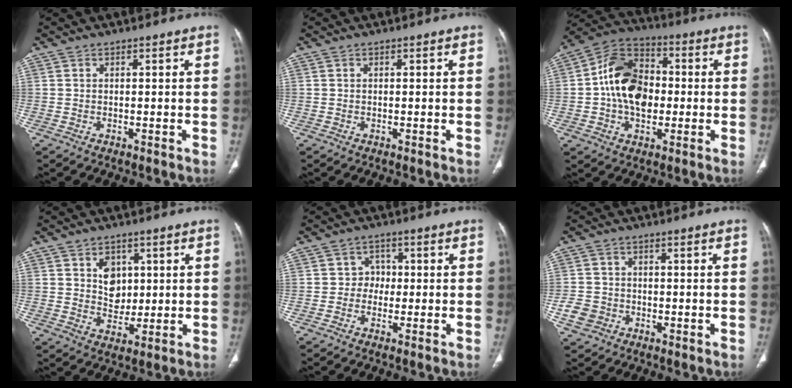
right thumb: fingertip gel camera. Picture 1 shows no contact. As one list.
[{"total": 0.0}, {"total": 15.3, "force": [-0.3, 10.8, 10.9], "torque": [-0.164, 0.029, -0.013]}, {"total": 6.4, "force": [1.9, 5.0, 3.5], "torque": [-0.025, -0.013, 0.036]}, {"total": 3.3, "force": [-0.2, 3.1, 1.1], "torque": [0.011, 0.012, -0.013]}, {"total": 4.6, "force": [-1.4, 4.0, 1.6], "torque": [-0.020, 0.015, -0.024]}]